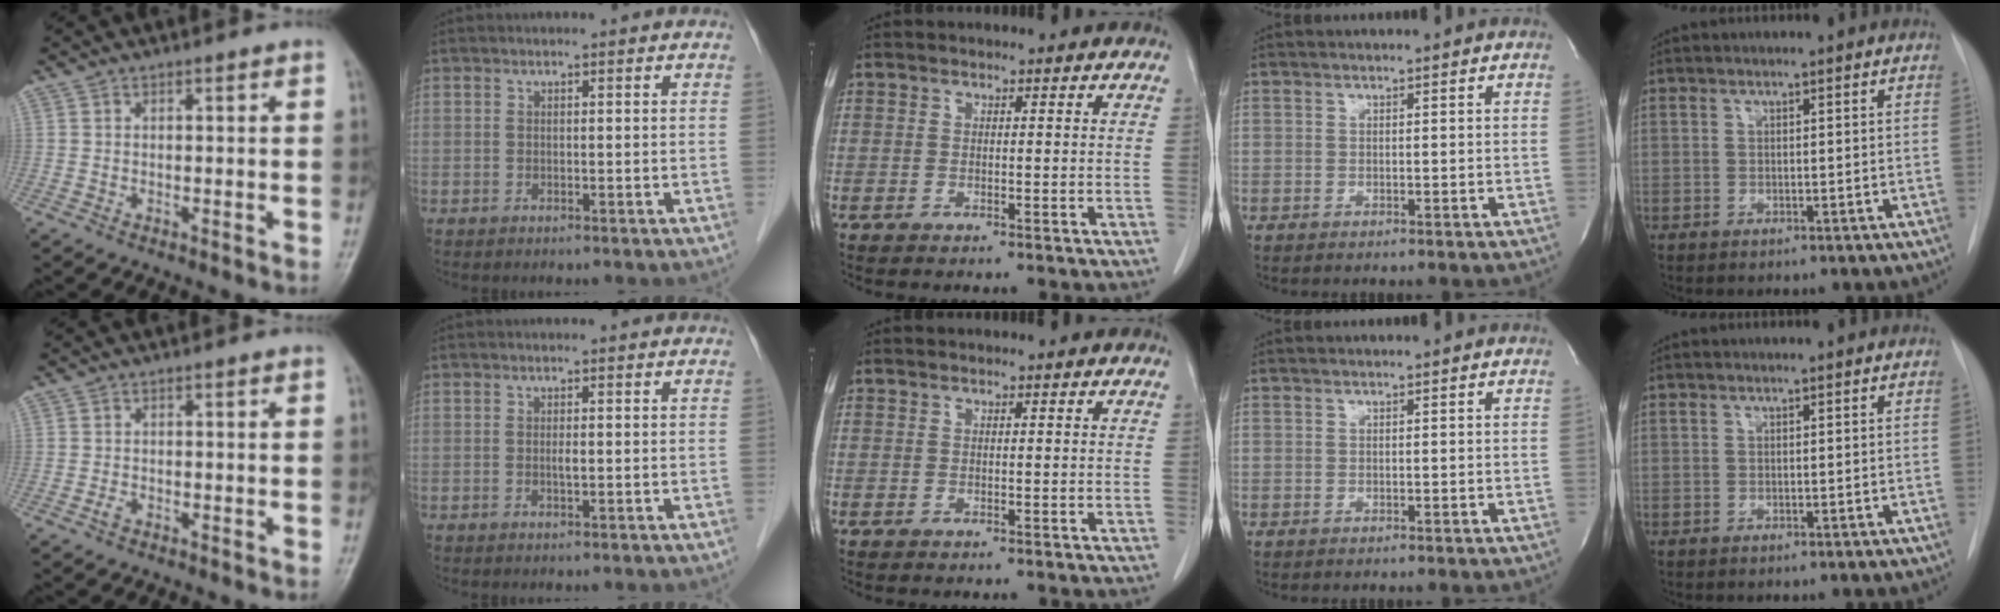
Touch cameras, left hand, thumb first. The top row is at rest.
{"thumb": {"total": 0.9, "force": [-0.6, 0.5, 0.5], "torque": [-0.014, 0.000, -0.013]}, "index": {"total": 0.8, "force": [-0.3, 0.1, 0.8], "torque": [-0.015, -0.005, -0.005]}}